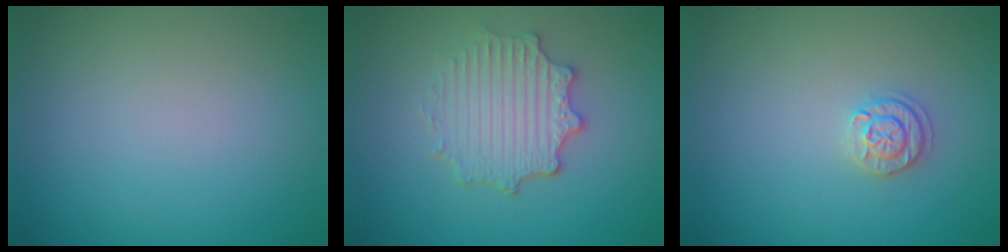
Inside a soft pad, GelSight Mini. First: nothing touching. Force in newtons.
{"total": 4.0, "press": 3.5, "slide": 1.8}
{"total": 1.8, "press": 1.7, "slide": 0.4}